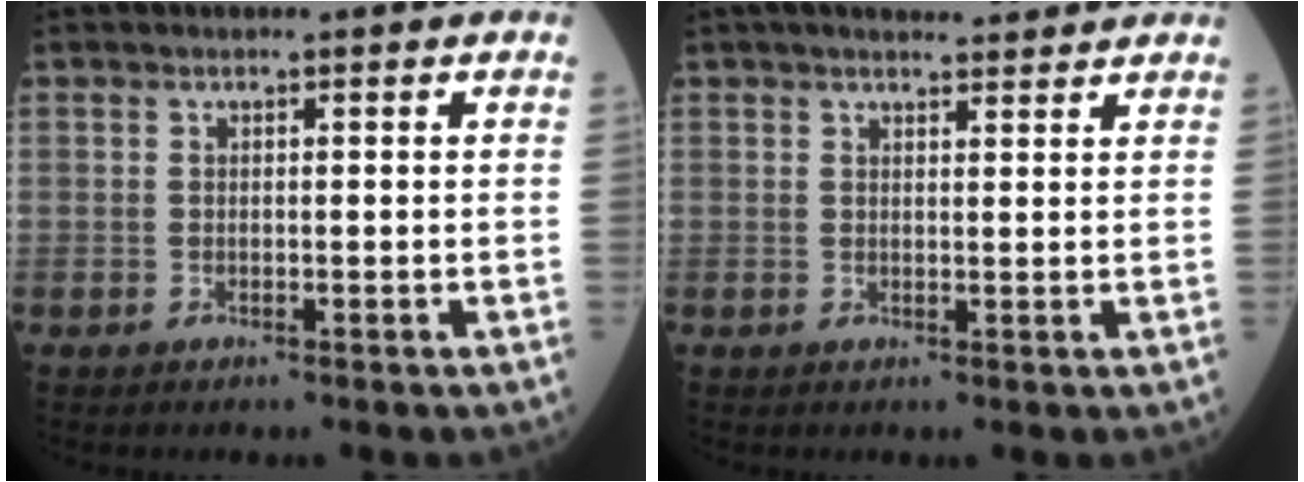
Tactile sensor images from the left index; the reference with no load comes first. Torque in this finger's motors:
{"motor_torque": [0.20, -0.33, -0.09, 0.01]}